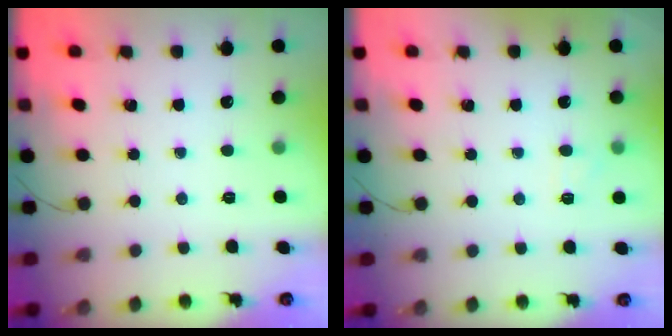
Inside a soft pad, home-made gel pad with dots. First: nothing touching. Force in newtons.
{"total": 4.5, "press": 4.3, "slide": 1.3}